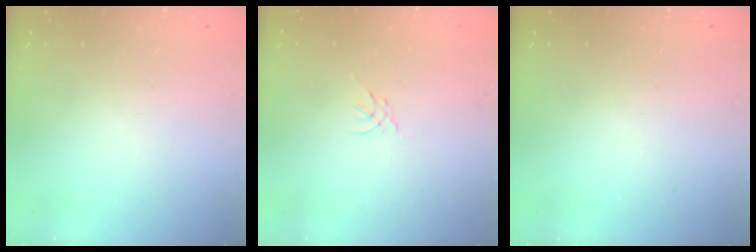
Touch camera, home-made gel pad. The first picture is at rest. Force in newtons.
{"total": 0.0}
{"total": 0.0}